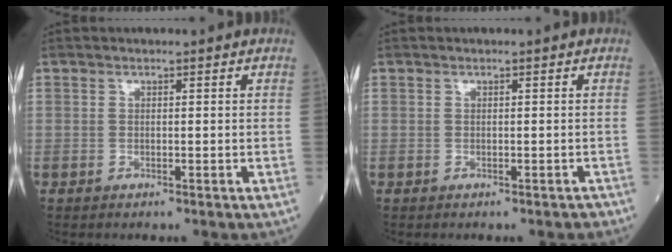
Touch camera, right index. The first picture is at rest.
{"total": 1.1, "force": [-0.9, 0.4, 0.4], "torque": [-0.006, -0.001, -0.010]}